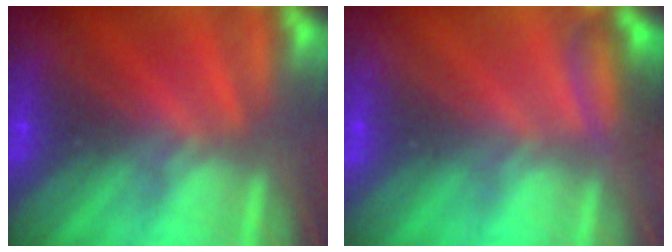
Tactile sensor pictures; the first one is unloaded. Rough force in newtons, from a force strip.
{"total": 2.8}